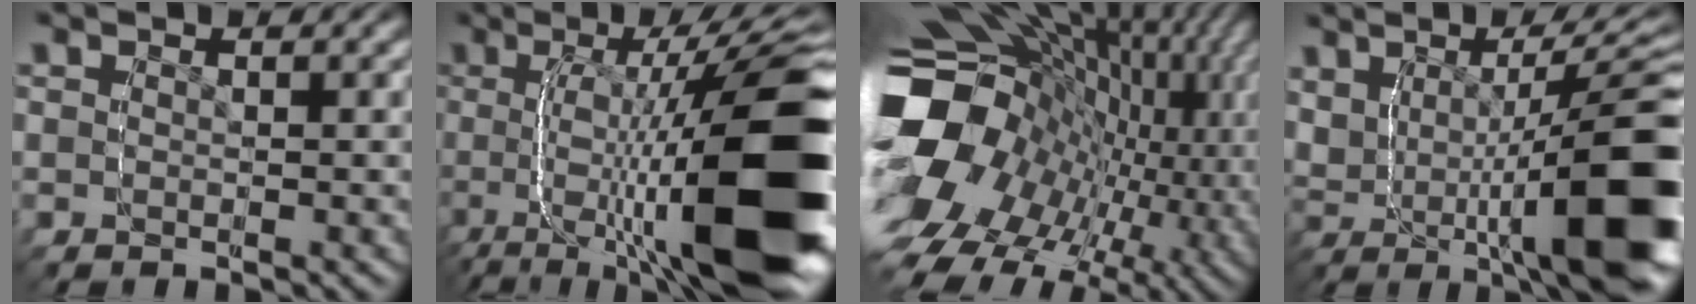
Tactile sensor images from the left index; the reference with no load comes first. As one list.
[{"total": 16.6, "force": [-3.3, 5.7, 15.3], "torque": [-0.221, -0.002, -0.042]}, {"total": 23.5, "force": [-1.4, 16.8, 16.3], "torque": [-0.244, -0.023, -0.016]}, {"total": 13.8, "force": [0.8, 5.5, 12.6], "torque": [-0.178, 0.025, 0.008]}]